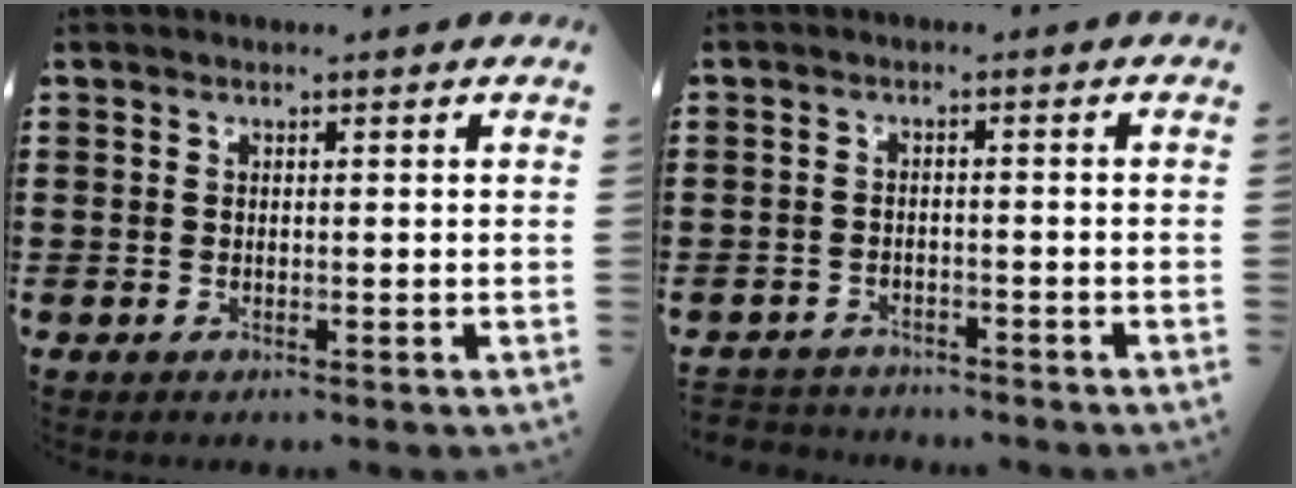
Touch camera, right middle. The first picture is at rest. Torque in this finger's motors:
{"motor_torque": [1.05, 0.69, -0.74, -0.21]}